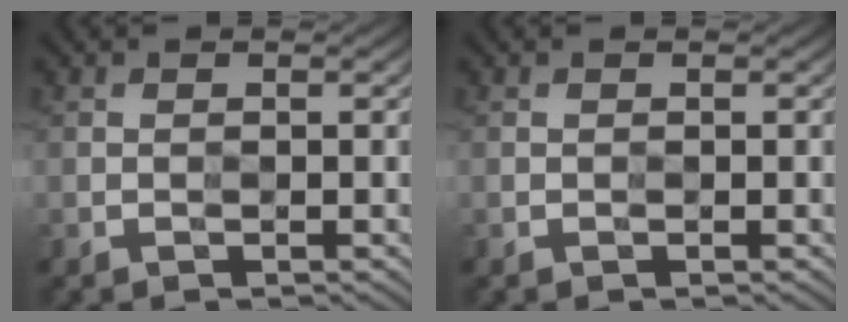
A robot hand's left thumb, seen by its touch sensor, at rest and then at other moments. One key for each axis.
{"total": 0.0}